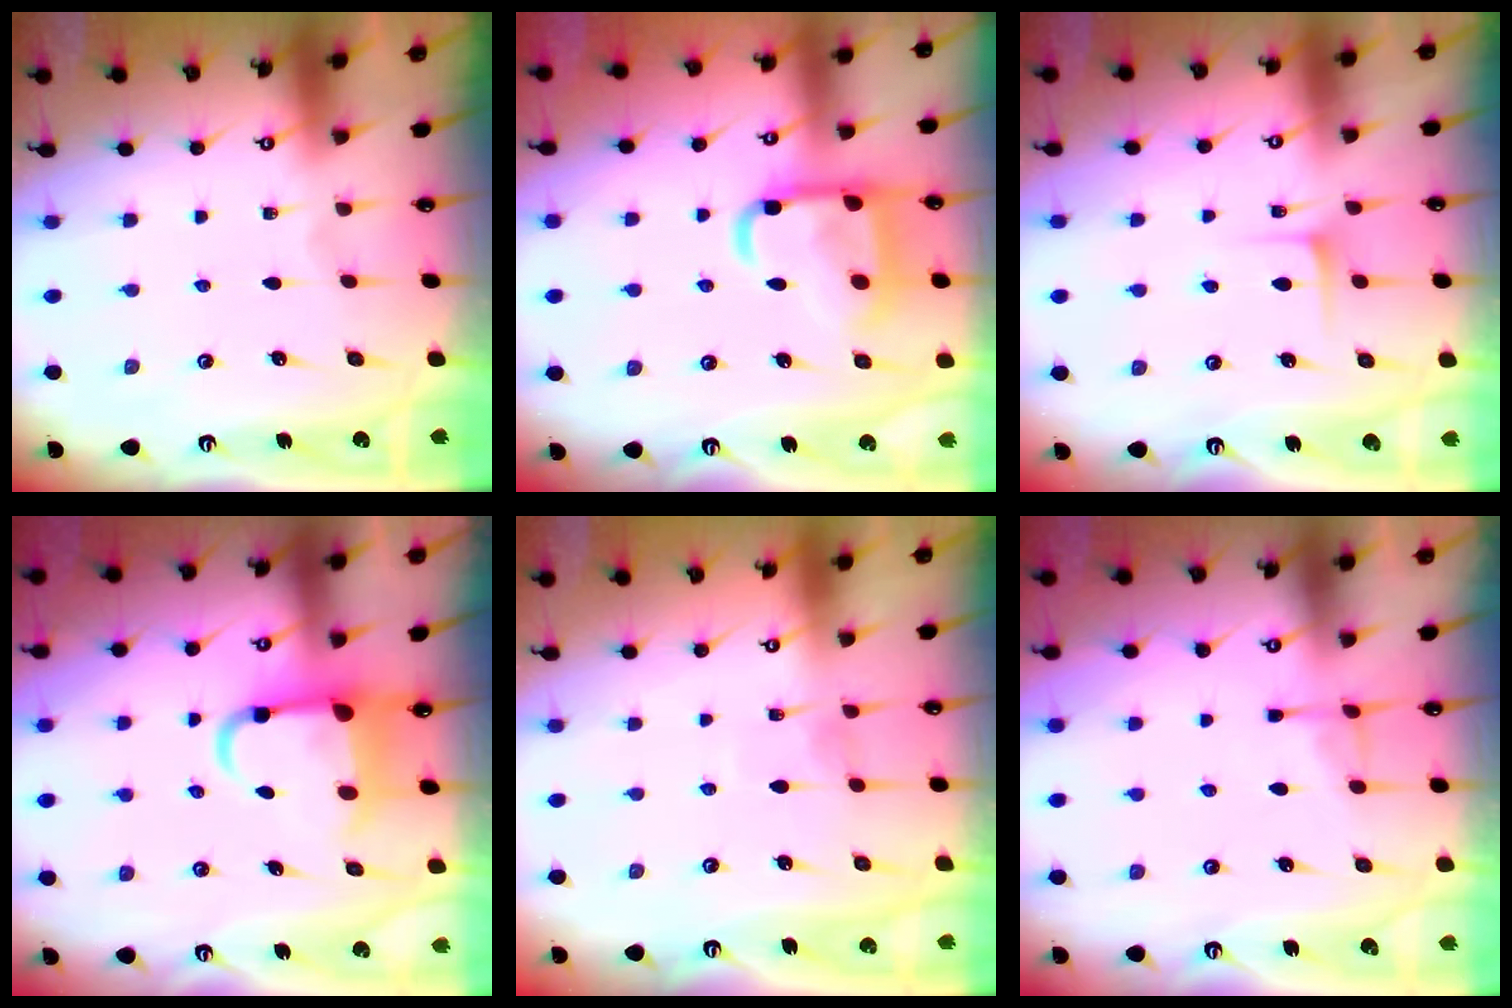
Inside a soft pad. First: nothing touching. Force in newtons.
{"total": 15.7, "press": 15.6, "slide": 1.6}
{"total": 5.3, "press": 5.2, "slide": 0.8}
{"total": 7.0, "press": 6.7, "slide": 1.9}
{"total": 8.8, "press": 8.7, "slide": 0.7}
{"total": 3.9, "press": 3.8, "slide": 0.7}